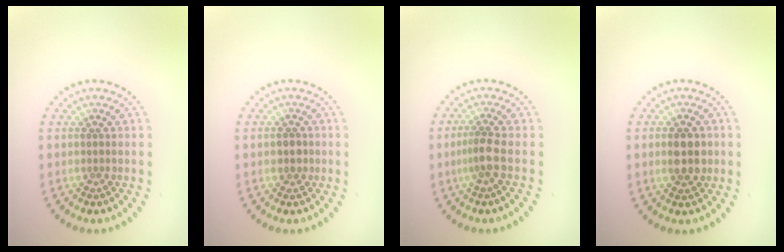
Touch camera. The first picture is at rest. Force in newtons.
{"total": 1.3, "press": 1.3, "slide": 0.4}
{"total": 2.0, "press": 1.5, "slide": 1.3}
{"total": 3.1, "press": 3.1, "slide": 0.2}